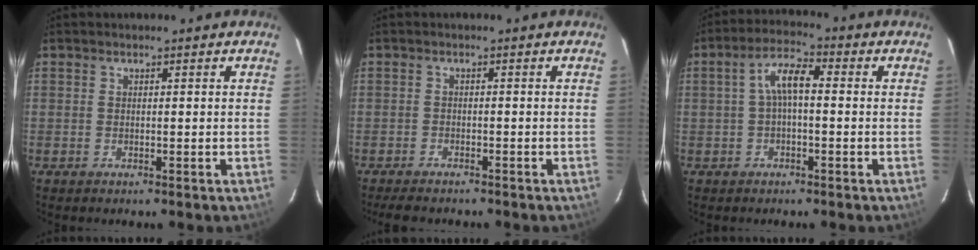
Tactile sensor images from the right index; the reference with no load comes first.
{"total": 5.1, "force": [-4.5, 1.4, 1.9], "torque": [-0.048, -0.009, -0.070]}
{"total": 5.5, "force": [-0.1, 2.1, 5.1], "torque": [-0.101, 0.020, 0.000]}